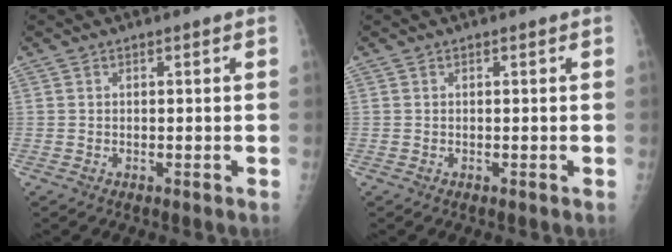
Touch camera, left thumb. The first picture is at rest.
{"total": 0.0}